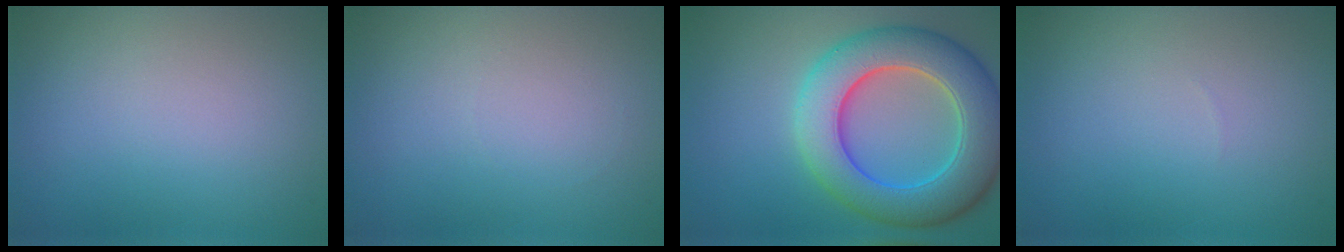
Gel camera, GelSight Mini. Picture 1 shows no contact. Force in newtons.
{"total": 0.0}
{"total": 9.0, "press": 9.0, "slide": 0.5}
{"total": 0.0}